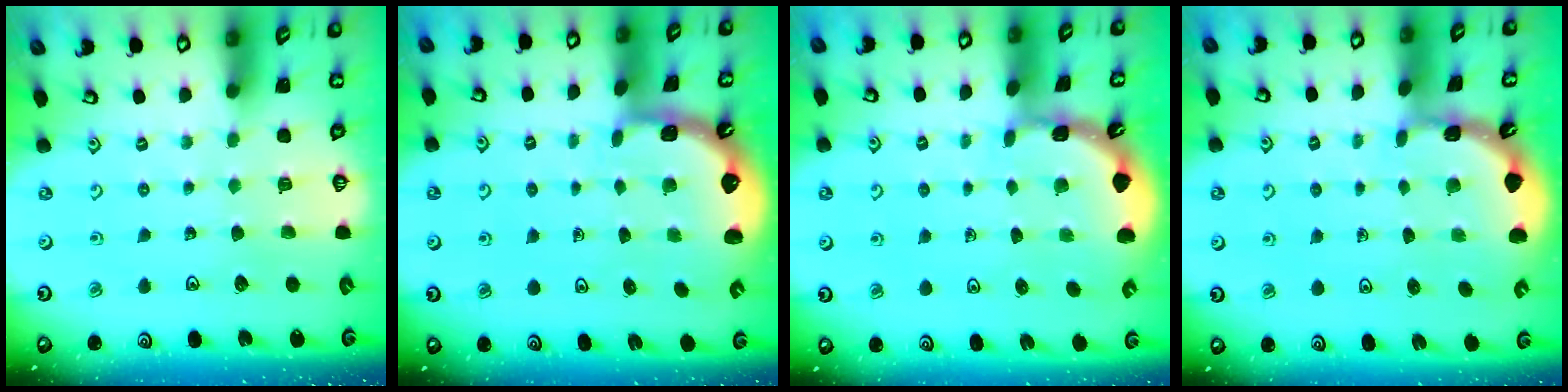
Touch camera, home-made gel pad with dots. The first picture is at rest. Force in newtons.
{"total": 1.2, "press": 1.2, "slide": 0.1}
{"total": 1.5, "press": 1.5, "slide": 0.1}
{"total": 1.5, "press": 1.5, "slide": 0.1}